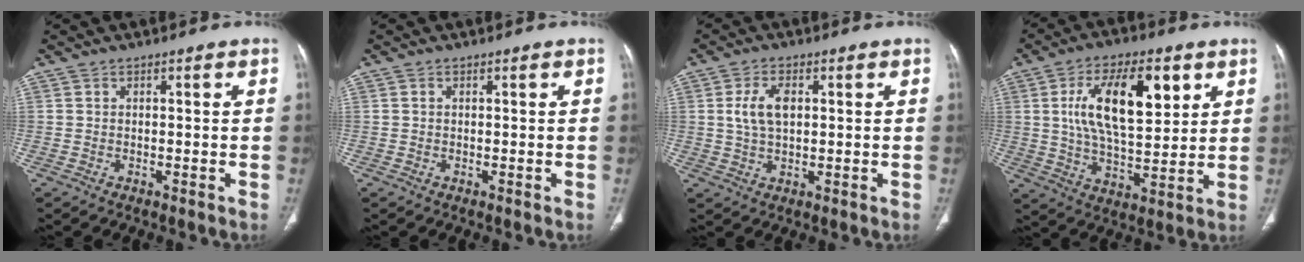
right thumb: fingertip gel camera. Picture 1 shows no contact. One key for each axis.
{"total": 0.0}
{"total": 6.0, "fx": 1.2, "fy": 3.4, "fz": 4.8, "tx": -0.097, "ty": 0.003, "tz": 0.023}
{"total": 17.5, "fx": 5.6, "fy": 8.1, "fz": 14.5, "tx": -0.222, "ty": -0.016, "tz": 0.102}